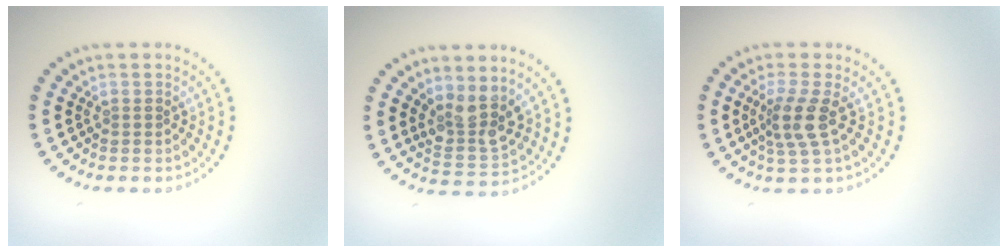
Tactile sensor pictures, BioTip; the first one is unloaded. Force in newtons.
{"total": 3.6, "press": 3.2, "slide": 1.6}
{"total": 2.8, "press": 2.2, "slide": 1.8}